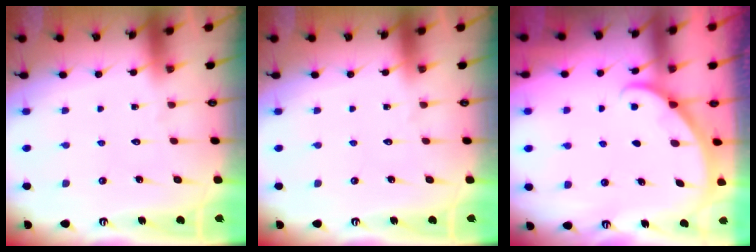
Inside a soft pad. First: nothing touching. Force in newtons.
{"total": 0.0}
{"total": 3.2, "press": 3.2, "slide": 0.3}